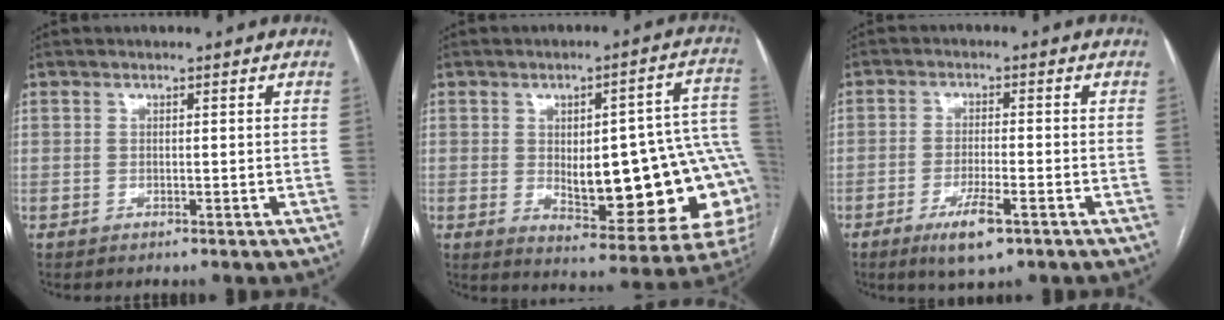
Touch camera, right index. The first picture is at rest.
{"total": 22.1, "force": [-1.5, 6.8, 21.0], "torque": [-0.190, 0.029, 0.010]}
{"total": 6.1, "force": [-3.3, 1.0, 5.0], "torque": [-0.093, -0.011, -0.050]}